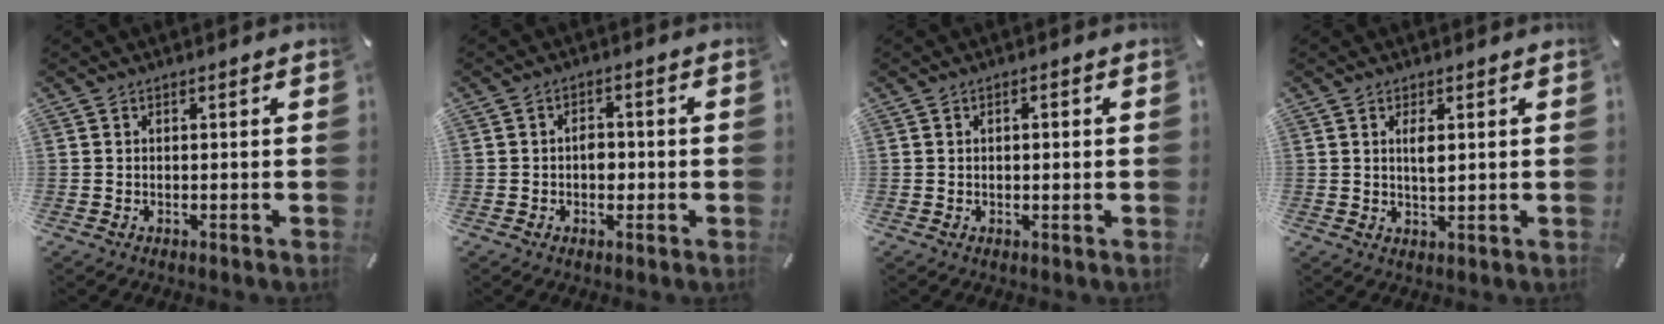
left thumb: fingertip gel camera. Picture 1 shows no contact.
{"total": 3.0, "force": [-0.7, 2.2, 2.0], "torque": [-0.029, 0.002, -0.015]}
{"total": 1.6, "force": [0.1, 0.7, 1.5], "torque": [-0.021, 0.000, -0.003]}
{"total": 3.3, "force": [0.9, 1.1, 2.9], "torque": [-0.054, -0.001, 0.013]}